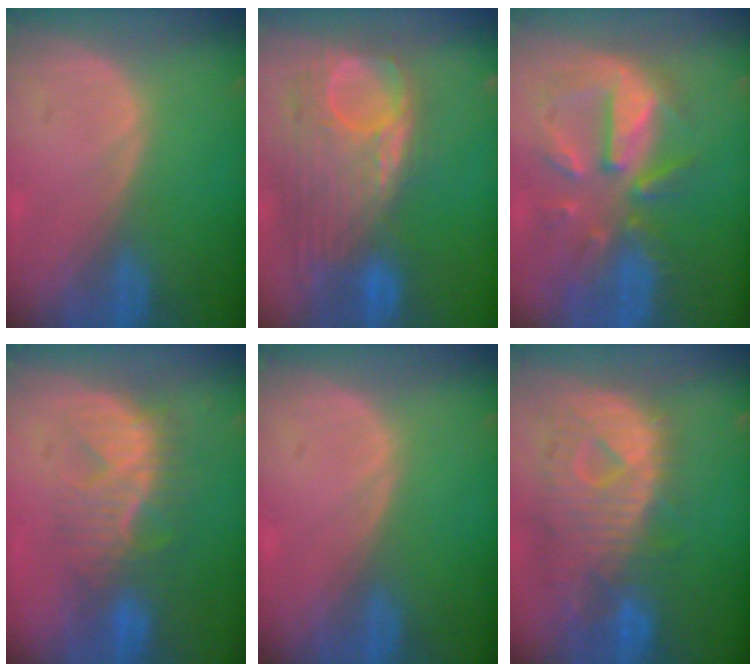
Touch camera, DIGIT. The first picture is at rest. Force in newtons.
{"total": 12.4, "press": 10.5, "slide": 6.5}
{"total": 10.3, "press": 9.2, "slide": 4.5}
{"total": 8.0, "press": 7.9, "slide": 1.3}
{"total": 0.0}
{"total": 12.0, "press": 10.3, "slide": 6.0}